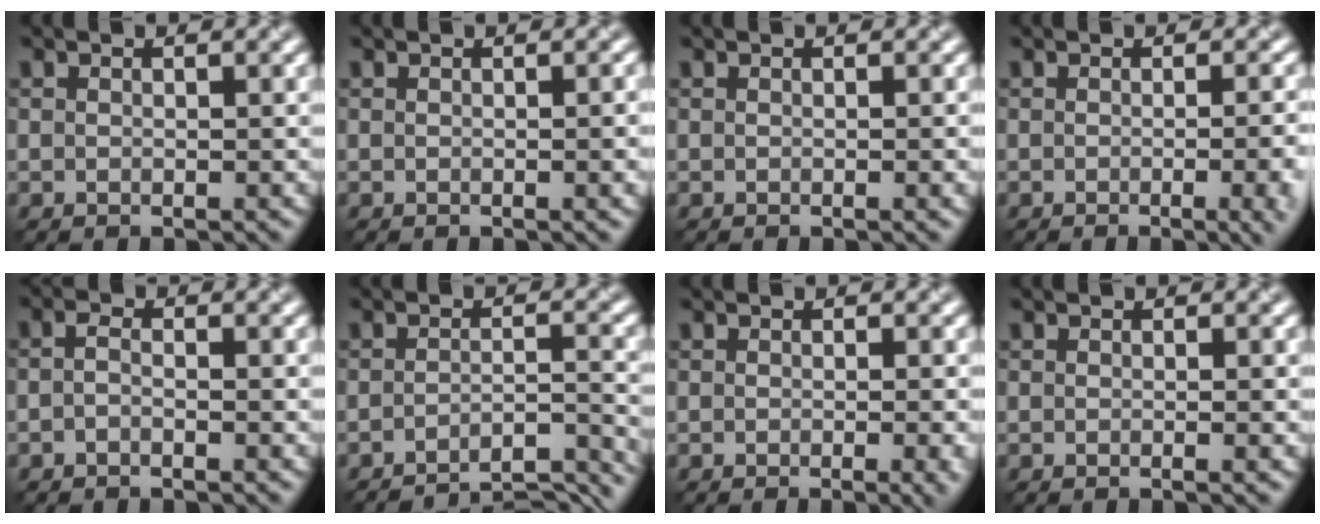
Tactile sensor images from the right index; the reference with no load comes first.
{"total": 2.4, "force": [-0.2, 0.7, 2.3], "torque": [-0.018, 0.002, -0.008]}
{"total": 1.3, "force": [-0.2, 0.4, 1.2], "torque": [-0.008, 0.000, -0.008]}
{"total": 8.0, "force": [-1.7, 3.6, 6.9], "torque": [-0.029, 0.003, -0.014]}
{"total": 1.1, "force": [-0.7, 0.3, 0.7], "torque": [-0.017, 0.000, -0.017]}
{"total": 8.0, "force": [-7.2, 1.3, 3.0], "torque": [-0.032, 0.012, -0.090]}
{"total": 3.7, "force": [-0.9, 1.3, 3.3], "torque": [-0.023, -0.006, -0.011]}
{"total": 1.1, "force": [-0.3, 0.3, 1.0], "torque": [-0.009, -0.004, -0.009]}